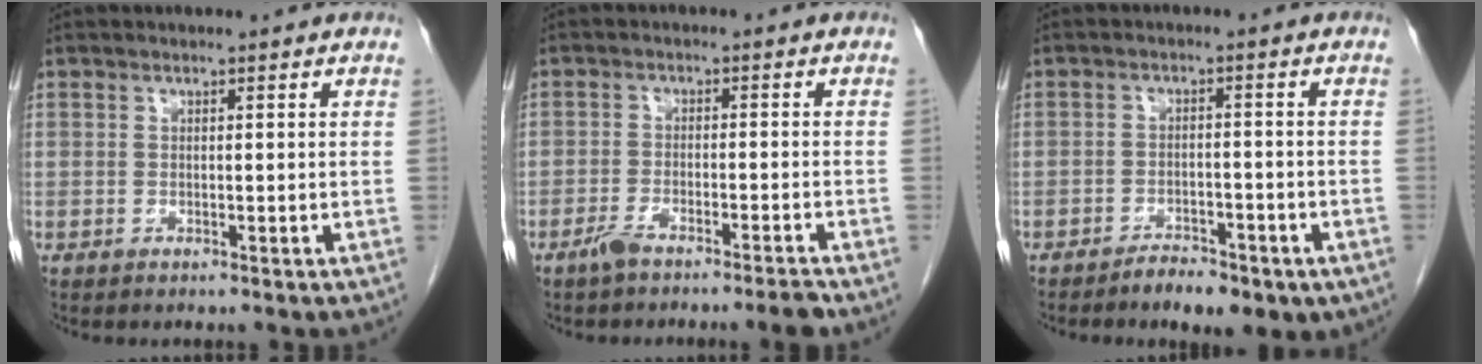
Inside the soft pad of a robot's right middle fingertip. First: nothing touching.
{"total": 4.4, "force": [-3.5, -0.2, 2.5], "torque": [-0.043, -0.001, -0.064]}
{"total": 7.0, "force": [-4.7, 2.7, 4.3], "torque": [-0.057, 0.003, -0.067]}